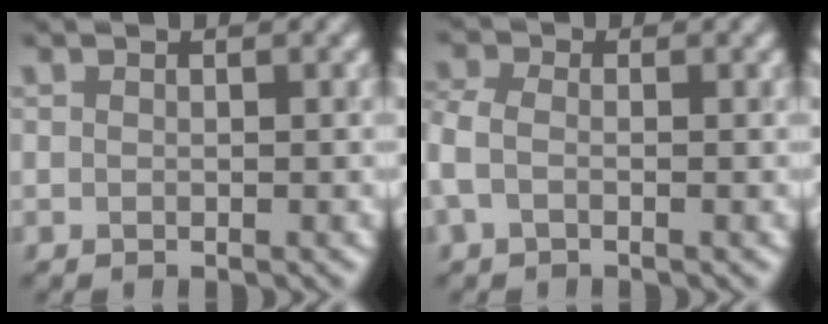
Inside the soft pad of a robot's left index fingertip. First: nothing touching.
{"total": 2.0, "force": [-0.4, 1.4, 1.4], "torque": [-0.042, 0.008, -0.018]}